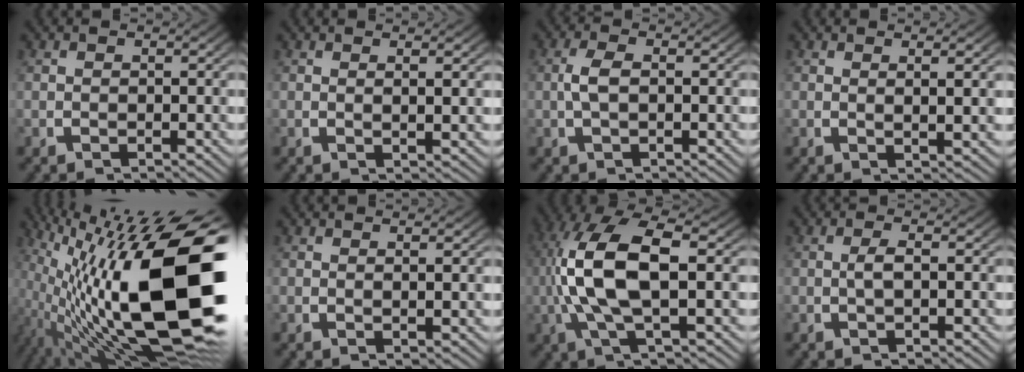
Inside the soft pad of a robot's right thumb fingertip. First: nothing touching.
{"total": 1.3, "force": [0.7, -0.2, 1.0], "torque": [-0.016, -0.005, 0.017]}
{"total": 2.2, "force": [0.1, 0.9, 1.9], "torque": [-0.050, 0.000, 0.003]}
{"total": 1.6, "force": [0.9, -0.2, 1.3], "torque": [-0.023, -0.005, 0.019]}
{"total": 24.6, "force": [-3.1, 12.2, 21.1], "torque": [-0.335, -0.061, -0.005]}
{"total": 1.0, "force": [0.6, -0.1, 0.8], "torque": [-0.012, -0.003, 0.013]}
{"total": 10.8, "force": [0.3, 4.9, 9.7], "torque": [-0.225, -0.023, 0.019]}
{"total": 1.5, "force": [0.0, 0.3, 1.4], "torque": [-0.031, 0.000, 0.003]}